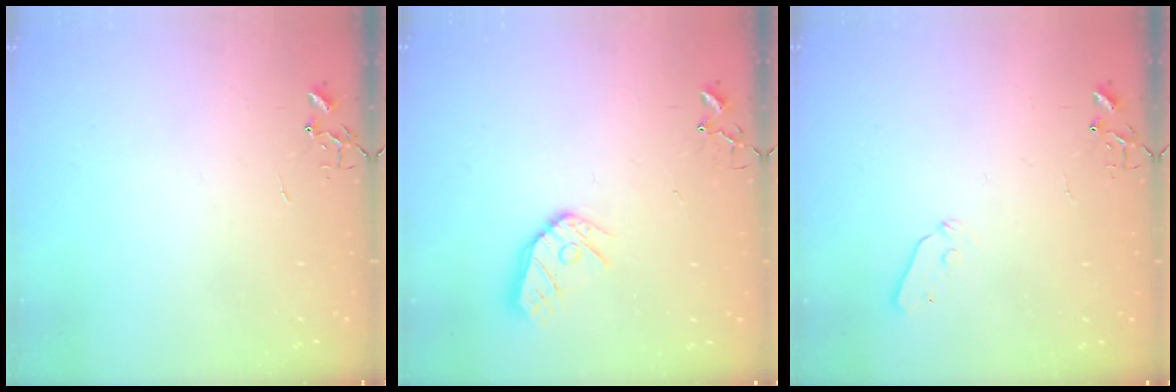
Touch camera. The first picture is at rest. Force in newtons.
{"total": 10.8, "press": 10.8, "slide": 0.9}
{"total": 4.0, "press": 4.0, "slide": 0.4}